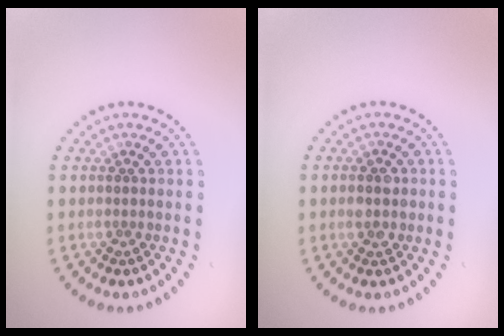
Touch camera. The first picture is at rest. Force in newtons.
{"total": 2.2, "press": 2.2, "slide": 0.2}